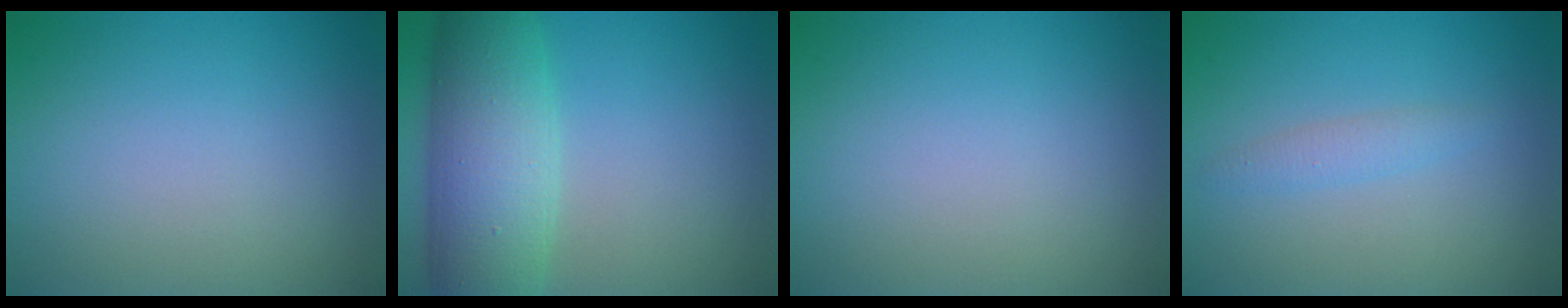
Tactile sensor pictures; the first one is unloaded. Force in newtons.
{"total": 8.8, "press": 8.8, "slide": 0.3}
{"total": 0.0}
{"total": 1.4, "press": 1.4, "slide": 0.0}